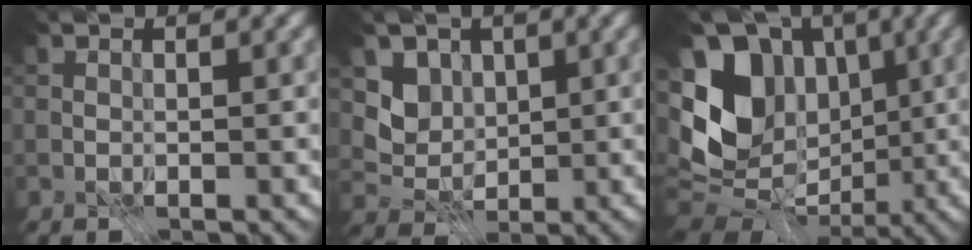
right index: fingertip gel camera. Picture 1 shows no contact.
{"total": 3.3, "force": [0.6, 2.8, 1.5], "torque": [-0.029, -0.009, 0.001]}
{"total": 11.9, "force": [0.0, 9.0, 7.9], "torque": [-0.144, -0.002, -0.011]}